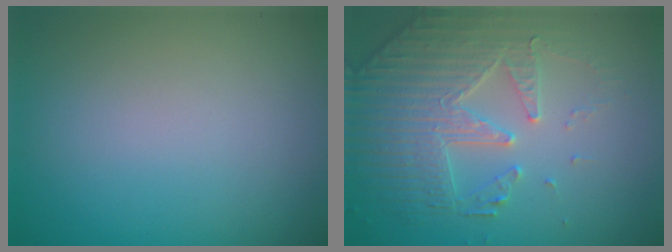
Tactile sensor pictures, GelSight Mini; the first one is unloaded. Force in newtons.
{"total": 4.3, "press": 4.1, "slide": 1.3}